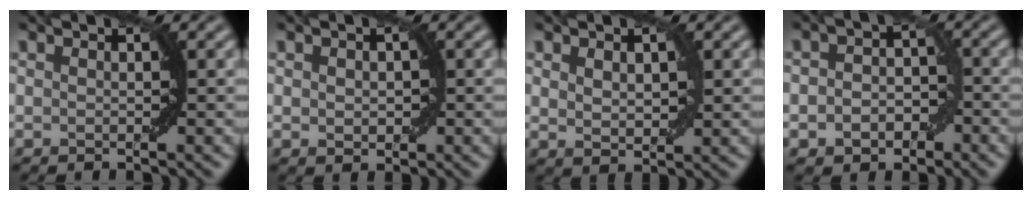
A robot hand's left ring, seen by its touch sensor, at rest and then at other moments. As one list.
[{"total": 1.4, "force": [0.1, 1.0, 1.0], "torque": [-0.014, 0.002, 0.003]}, {"total": 2.0, "force": [0.8, 1.1, 1.5], "torque": [-0.026, -0.003, 0.020]}, {"total": 4.0, "force": [-1.3, 2.9, 2.3], "torque": [-0.019, -0.002, -0.028]}]